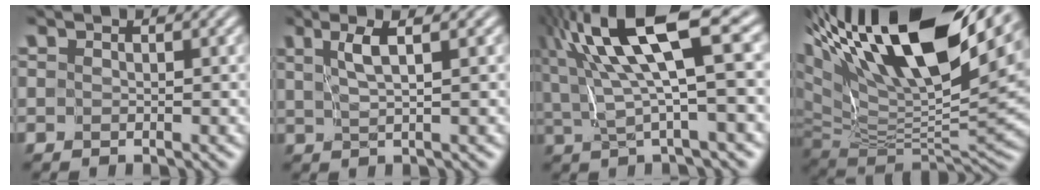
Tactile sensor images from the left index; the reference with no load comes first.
{"total": 2.9, "force": [1.4, 0.3, 2.5], "torque": [-0.039, 0.004, 0.028]}
{"total": 11.0, "force": [4.4, 2.1, 9.8], "torque": [-0.171, 0.019, 0.081]}
{"total": 17.8, "force": [8.9, 7.3, 13.5], "torque": [-0.262, 0.034, 0.161]}